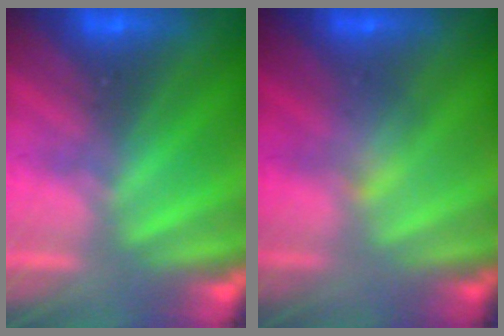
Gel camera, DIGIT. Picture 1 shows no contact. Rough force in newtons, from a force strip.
{"total": 2.7}